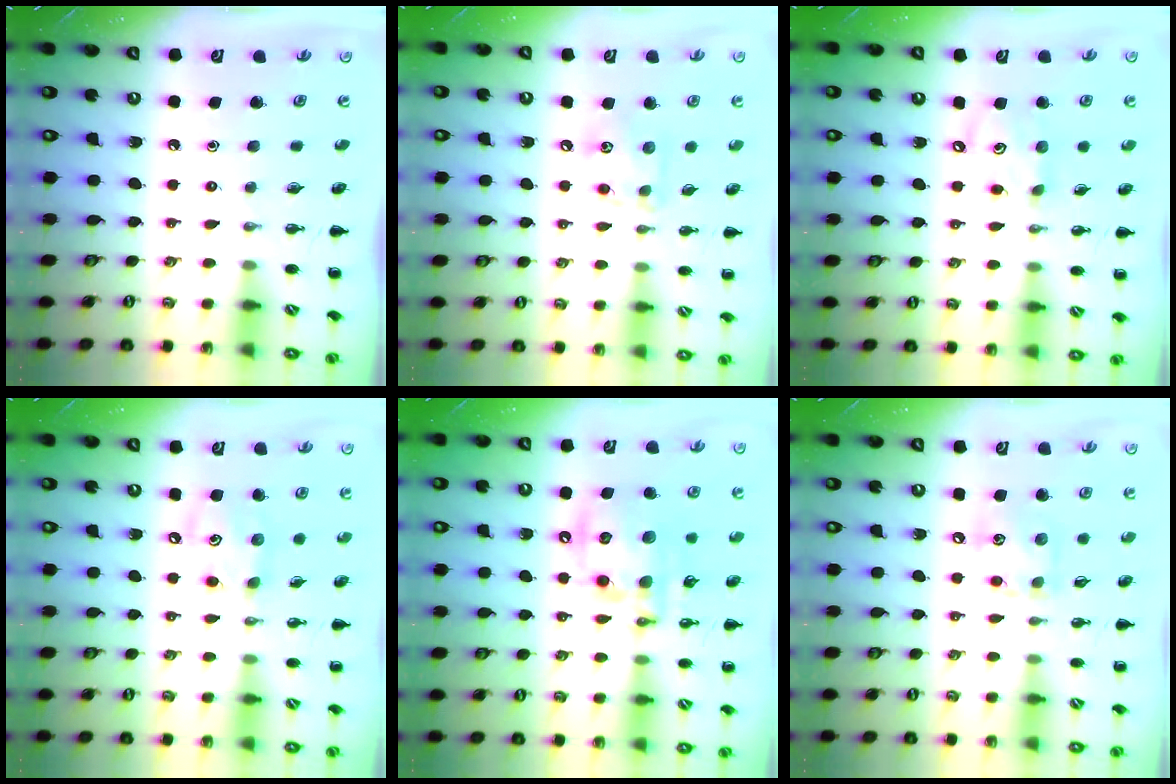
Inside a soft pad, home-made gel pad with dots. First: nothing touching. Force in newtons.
{"total": 8.8, "press": 8.8, "slide": 0.4}
{"total": 7.8, "press": 7.6, "slide": 1.4}
{"total": 7.0, "press": 6.9, "slide": 0.9}
{"total": 14.2, "press": 13.9, "slide": 3.0}
{"total": 9.4, "press": 9.3, "slide": 0.6}